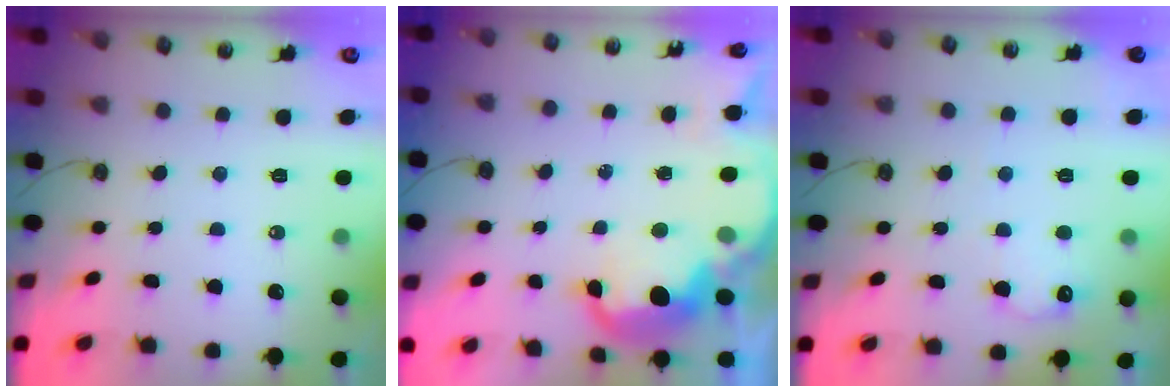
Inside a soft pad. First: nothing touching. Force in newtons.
{"total": 8.2, "press": 8.2, "slide": 0.5}
{"total": 7.1, "press": 7.1, "slide": 0.5}